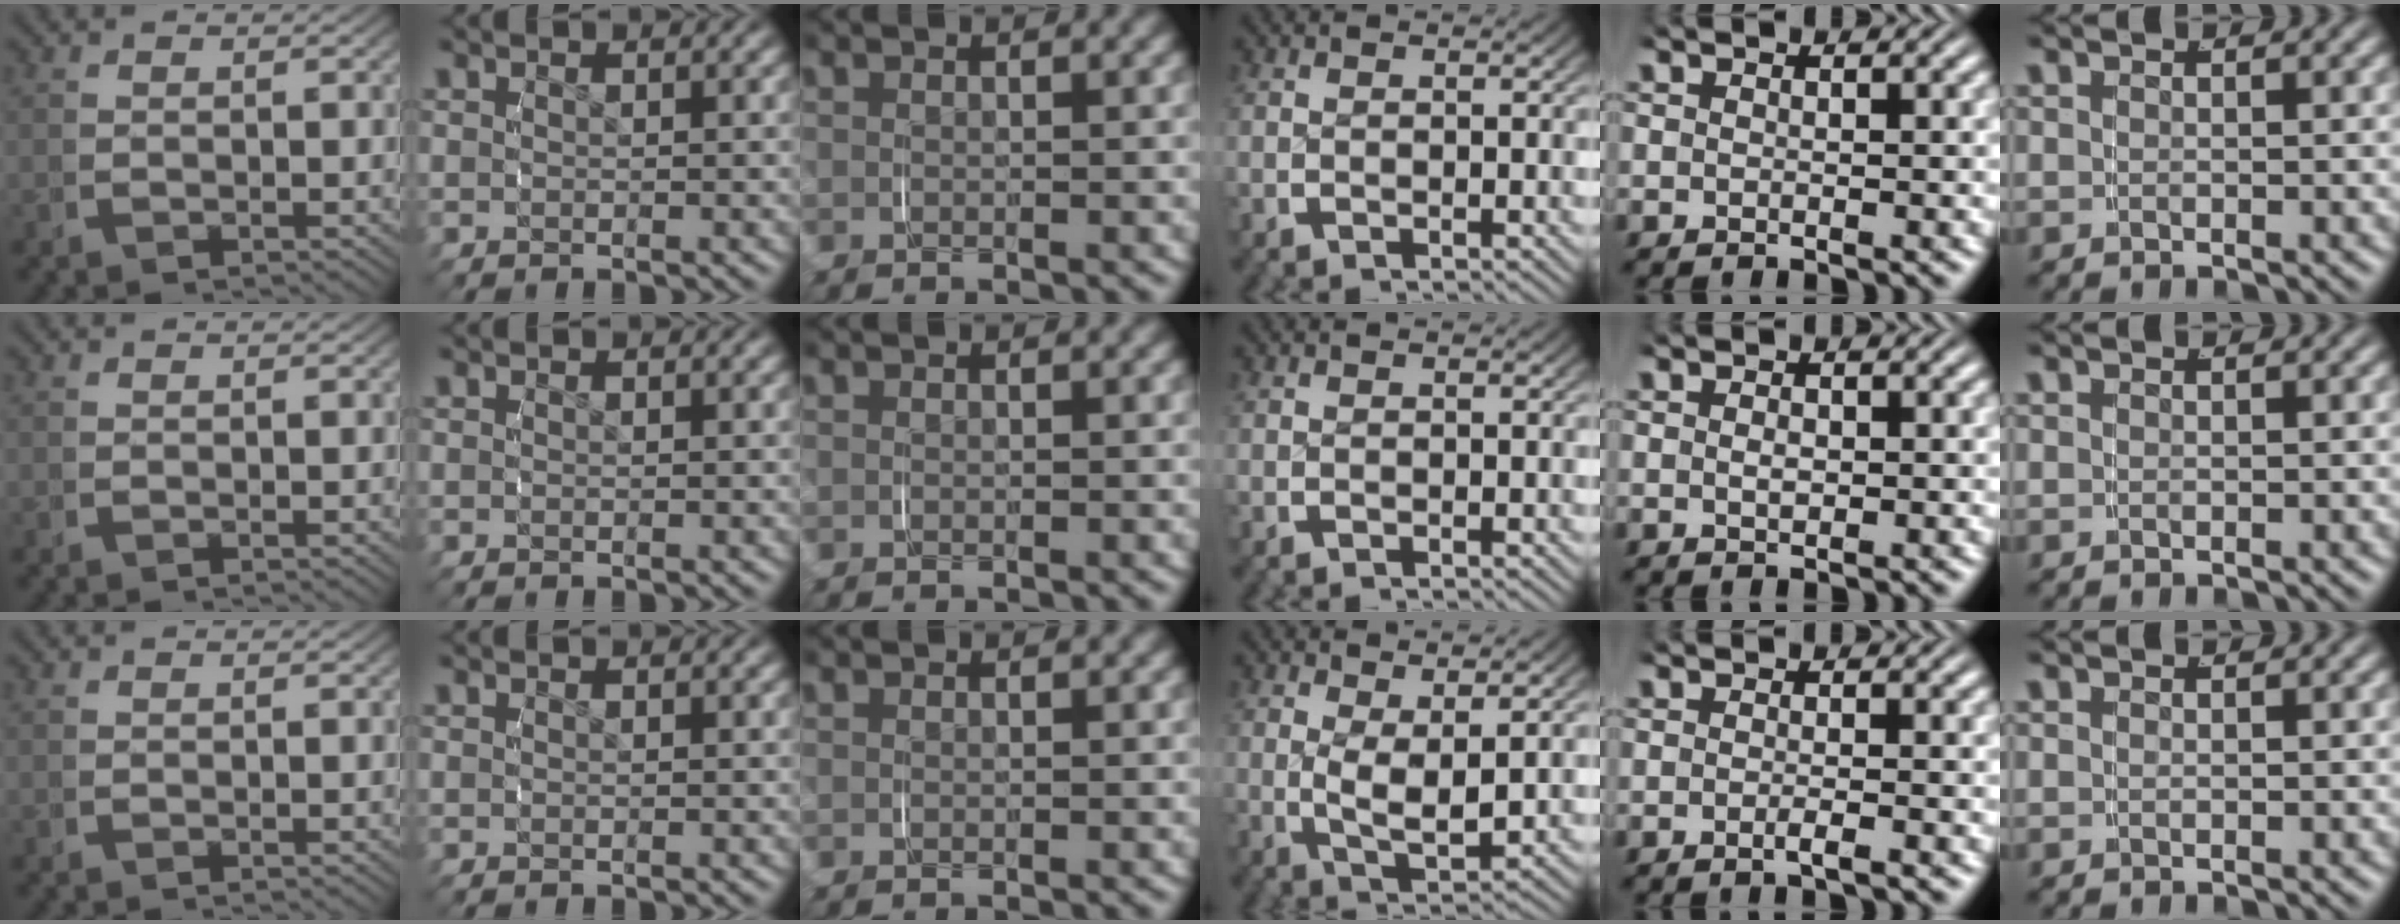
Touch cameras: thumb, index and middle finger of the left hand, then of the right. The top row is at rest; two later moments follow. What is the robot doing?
{"motion": "grasp_and_lifting", "object": "map"}